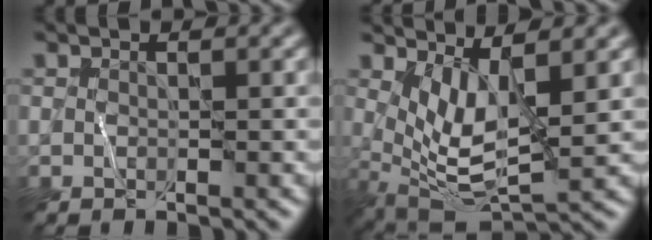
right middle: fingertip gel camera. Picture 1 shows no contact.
{"total": 5.4, "force": [1.6, 1.9, 4.9], "torque": [-0.103, -0.019, 0.033]}